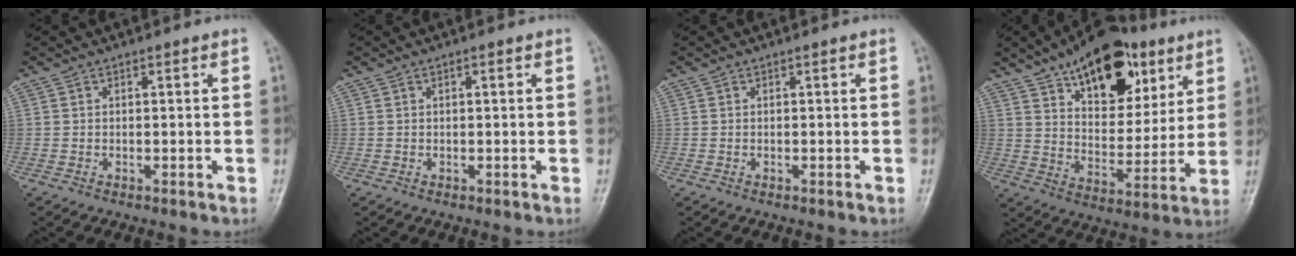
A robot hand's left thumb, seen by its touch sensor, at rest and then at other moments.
{"total": 0.7, "force": [0.2, 0.2, 0.6], "torque": [-0.011, 0.001, 0.003]}
{"total": 0.0}
{"total": 21.2, "force": [11.8, 11.2, 13.6], "torque": [-0.161, -0.039, 0.188]}